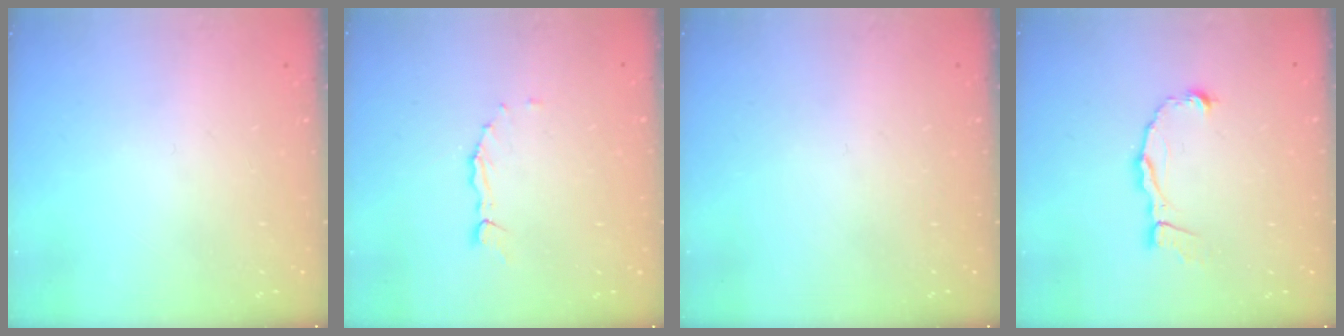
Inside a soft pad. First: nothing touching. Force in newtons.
{"total": 1.5, "press": 1.5, "slide": 0.2}
{"total": 0.0}
{"total": 5.1, "press": 5.1, "slide": 0.3}